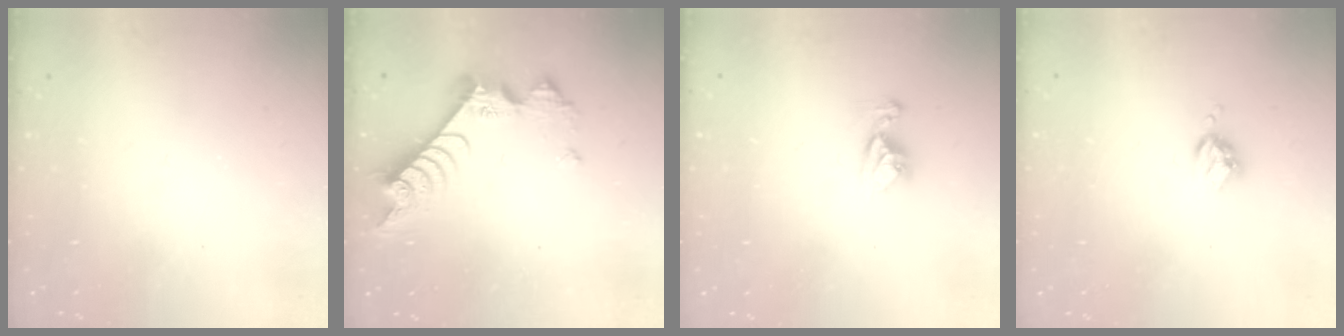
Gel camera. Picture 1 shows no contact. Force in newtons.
{"total": 9.3, "press": 9.3, "slide": 1.0}
{"total": 6.9, "press": 6.9, "slide": 0.7}
{"total": 3.5, "press": 3.5, "slide": 0.4}